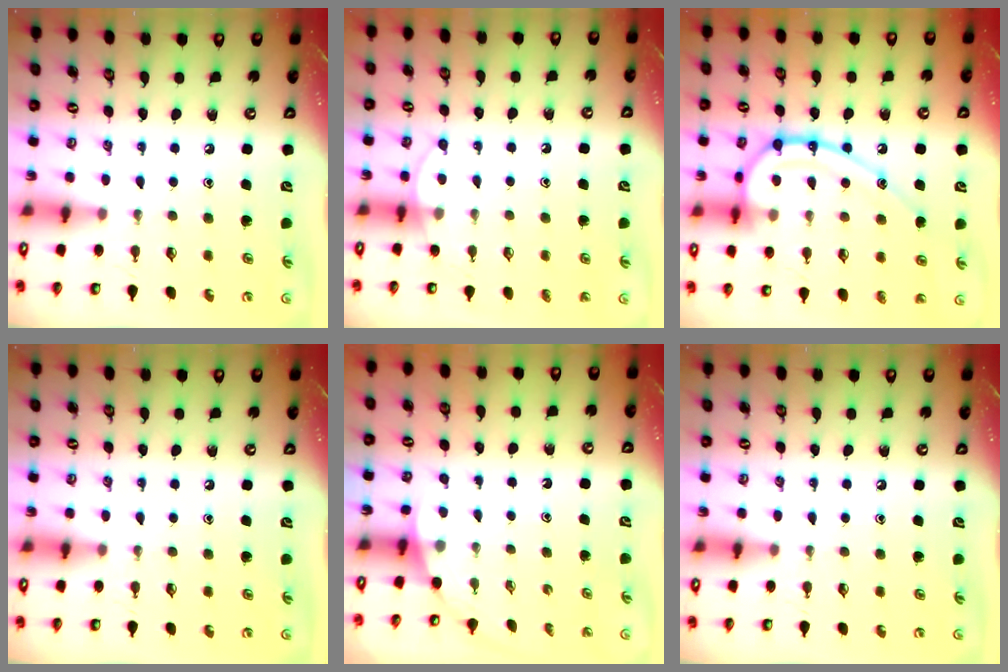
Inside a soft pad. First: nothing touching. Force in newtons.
{"total": 5.7, "press": 5.7, "slide": 0.6}
{"total": 17.9, "press": 17.9, "slide": 1.6}
{"total": 0.0}
{"total": 1.7, "press": 1.7, "slide": 0.0}
{"total": 0.0}